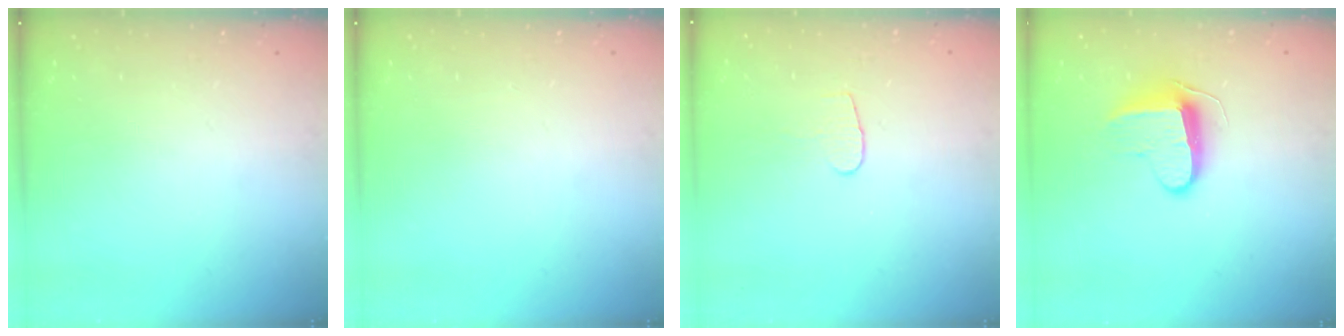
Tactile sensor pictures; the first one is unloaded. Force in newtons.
{"total": 0.0}
{"total": 4.7, "press": 4.6, "slide": 0.4}
{"total": 9.7, "press": 9.7, "slide": 0.4}